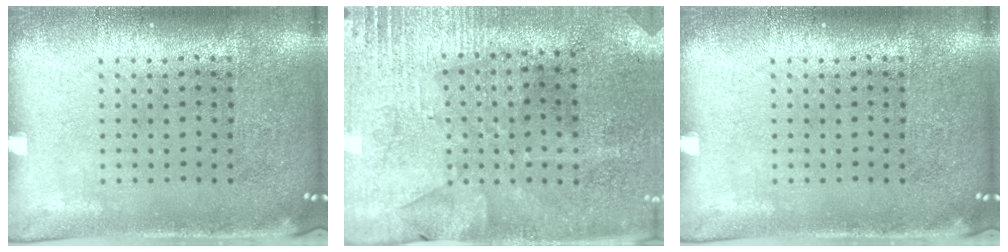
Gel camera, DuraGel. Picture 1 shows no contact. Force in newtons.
{"total": 2.8, "press": 2.5, "slide": 1.1}
{"total": 0.0}